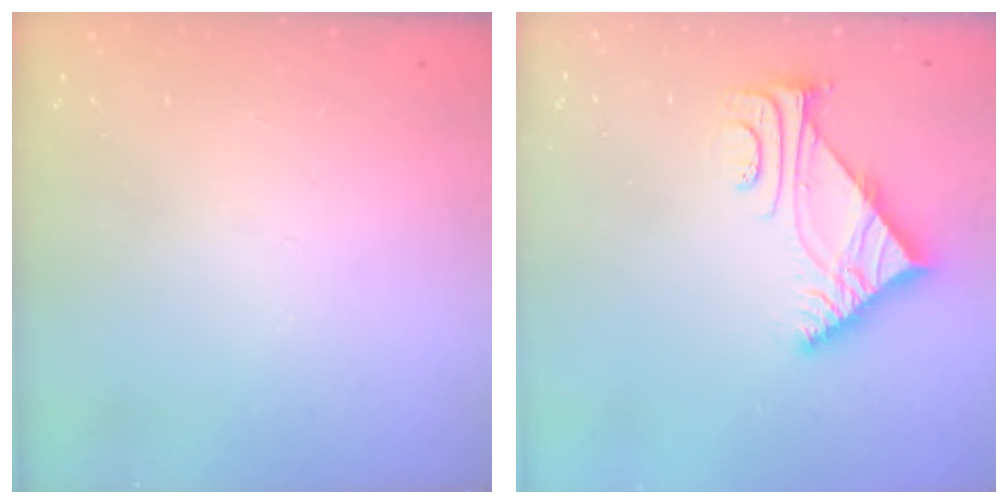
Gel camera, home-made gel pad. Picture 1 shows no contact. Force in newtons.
{"total": 5.6, "press": 5.5, "slide": 0.8}